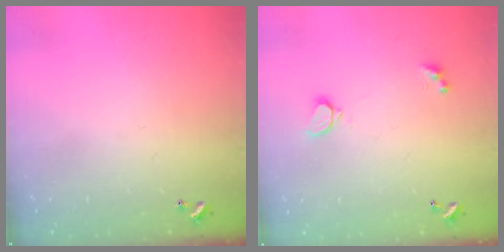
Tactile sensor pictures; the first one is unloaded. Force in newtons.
{"total": 1.0, "press": 0.8, "slide": 0.6}